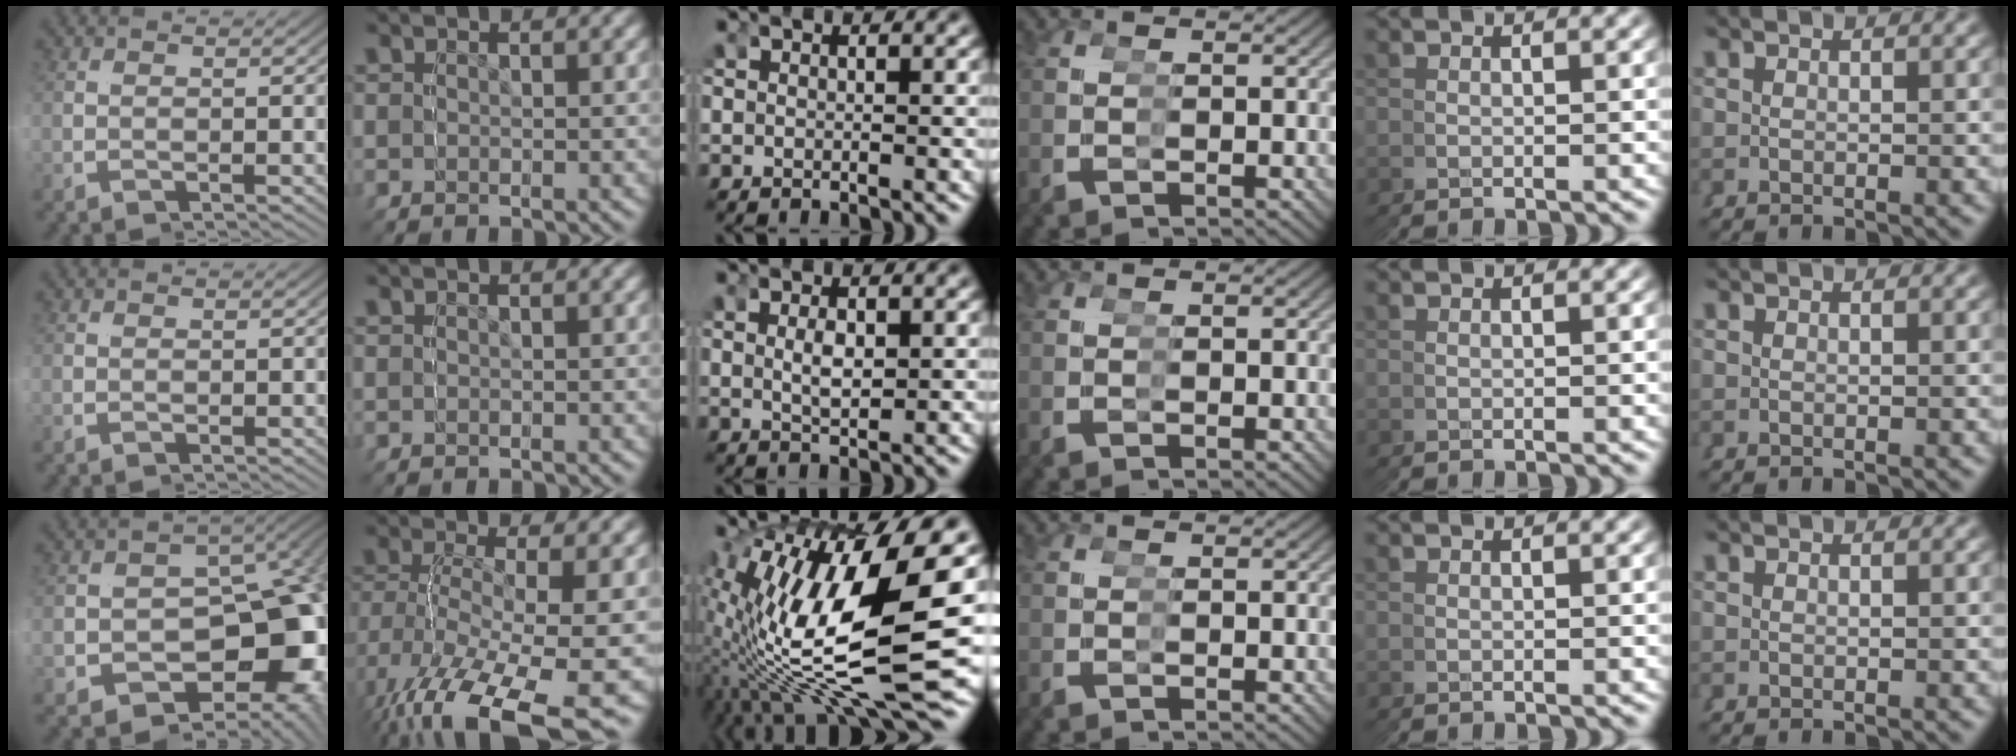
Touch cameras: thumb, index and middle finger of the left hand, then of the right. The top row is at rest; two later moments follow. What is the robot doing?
{"motion": "grasp_and_lifting", "object": "condiment"}